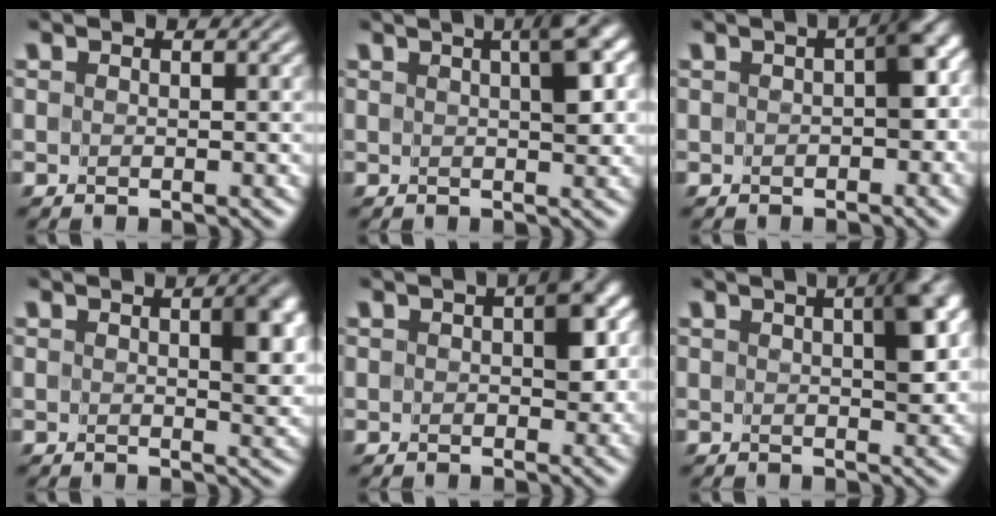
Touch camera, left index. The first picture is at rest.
{"total": 3.4, "force": [1.2, 0.6, 3.1], "torque": [-0.039, 0.008, 0.016]}
{"total": 3.5, "force": [-0.3, 1.7, 3.0], "torque": [-0.031, 0.009, -0.010]}
{"total": 3.4, "force": [0.7, 1.4, 3.0], "torque": [-0.037, -0.002, 0.011]}
{"total": 3.4, "force": [0.2, 1.9, 2.8], "torque": [-0.030, 0.004, -0.002]}
{"total": 4.4, "force": [1.2, 1.5, 4.0], "torque": [-0.046, 0.008, 0.013]}